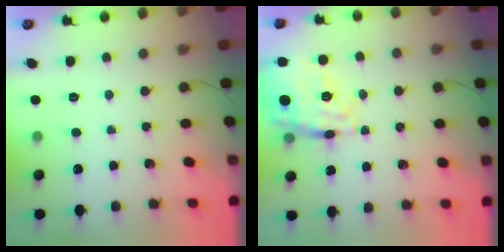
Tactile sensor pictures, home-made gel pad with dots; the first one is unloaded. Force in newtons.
{"total": 25.3, "press": 25.1, "slide": 3.0}